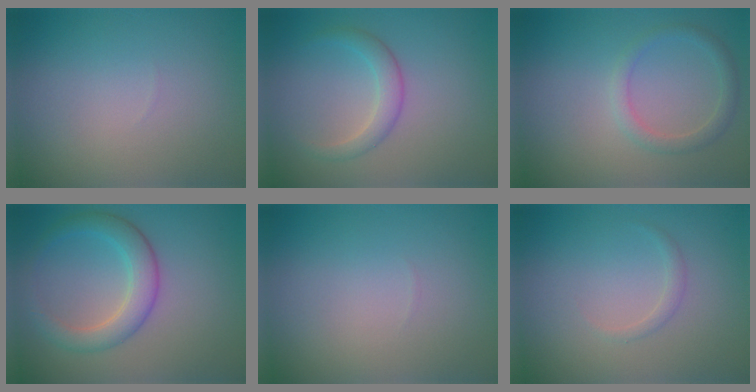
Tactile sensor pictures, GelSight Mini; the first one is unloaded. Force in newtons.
{"total": 2.3, "press": 2.3, "slide": 0.1}
{"total": 1.8, "press": 1.8, "slide": 0.0}
{"total": 3.9, "press": 3.9, "slide": 0.3}
{"total": 0.0}
{"total": 0.9, "press": 0.9, "slide": 0.1}